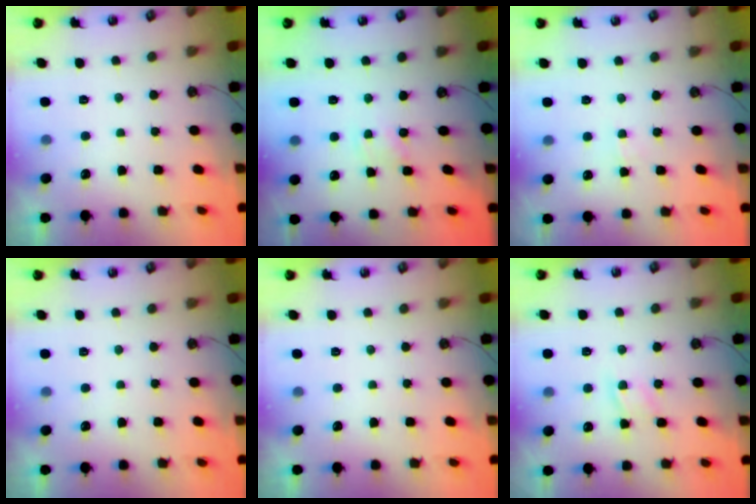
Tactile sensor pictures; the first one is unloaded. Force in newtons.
{"total": 0.6, "press": 0.6, "slide": 0.1}
{"total": 2.1, "press": 2.1, "slide": 0.4}
{"total": 0.0}
{"total": 0.0}
{"total": 7.0, "press": 6.9, "slide": 0.8}